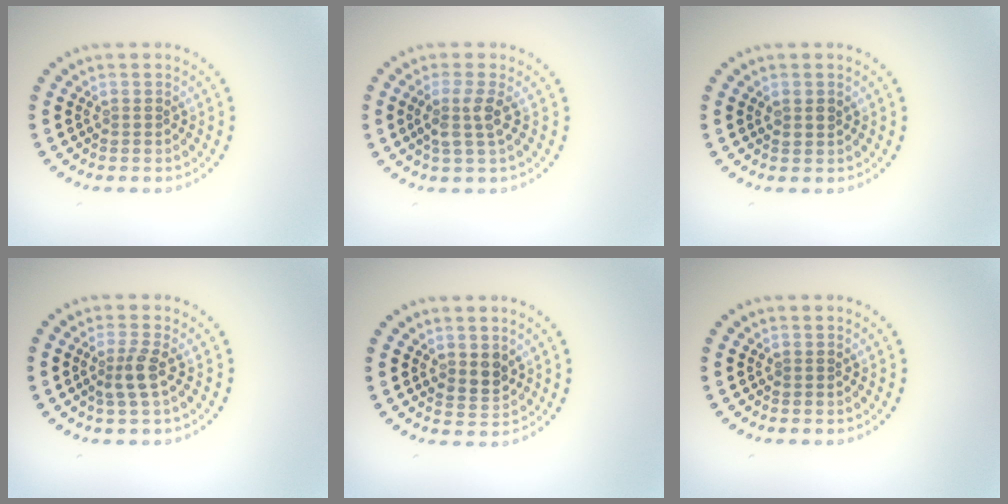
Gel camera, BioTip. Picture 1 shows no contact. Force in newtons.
{"total": 2.4, "press": 2.0, "slide": 1.3}
{"total": 1.0, "press": 0.9, "slide": 0.3}
{"total": 2.2, "press": 1.8, "slide": 1.3}
{"total": 1.9, "press": 1.8, "slide": 0.7}
{"total": 0.0}